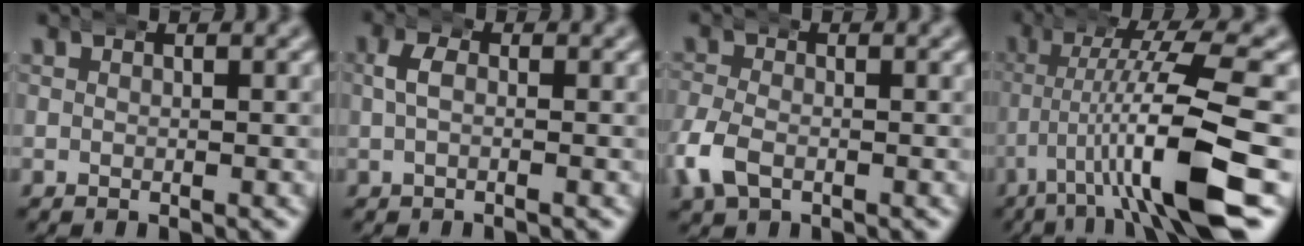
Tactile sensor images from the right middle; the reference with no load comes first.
{"total": 1.6, "force": [0.0, 0.7, 1.5], "torque": [-0.038, 0.003, -0.002]}
{"total": 3.3, "force": [-1.3, 2.3, 2.0], "torque": [-0.063, -0.005, -0.021]}
{"total": 10.2, "force": [-2.1, 1.5, 9.9], "torque": [-0.147, 0.000, -0.034]}